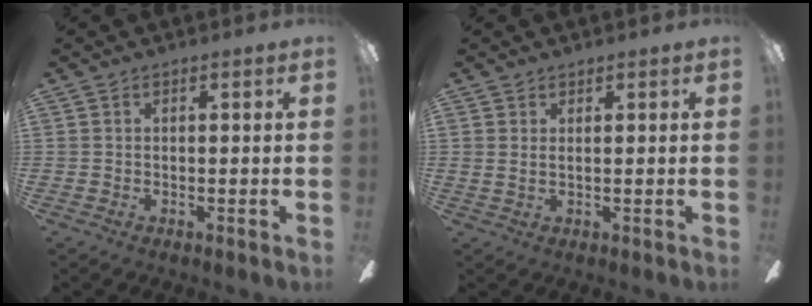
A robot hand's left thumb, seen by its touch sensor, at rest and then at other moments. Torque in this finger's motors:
{"motor_torque": [-0.16, -0.02, 0.10, -0.06, -0.04]}